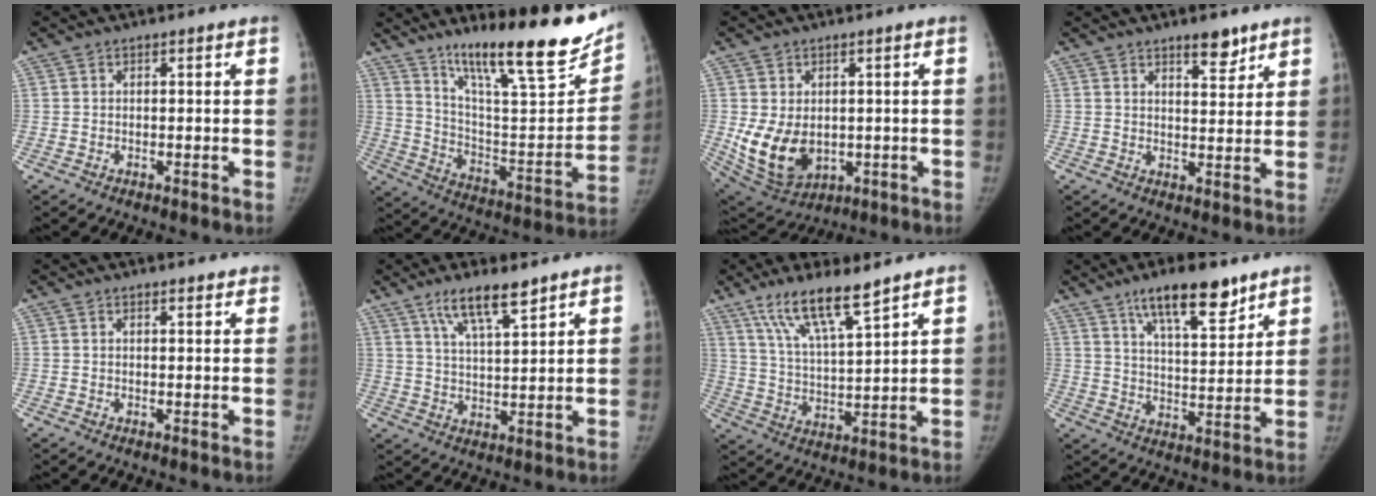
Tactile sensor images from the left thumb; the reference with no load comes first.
{"total": 26.8, "force": [18.7, 5.6, 18.4], "torque": [-0.250, -0.089, 0.301]}
{"total": 11.1, "force": [-0.6, 7.9, 7.7], "torque": [-0.129, -0.017, 0.018]}
{"total": 5.7, "force": [4.3, 2.0, 3.3], "torque": [-0.030, -0.031, 0.065]}
{"total": 2.6, "force": [2.4, 0.7, 0.9], "torque": [0.003, -0.007, 0.027]}
{"total": 9.1, "force": [6.4, 2.0, 6.2], "torque": [-0.103, -0.034, 0.120]}
{"total": 12.1, "force": [8.7, 2.0, 8.3], "torque": [-0.147, -0.047, 0.171]}
{"total": 13.6, "force": [9.3, 4.3, 9.0], "torque": [-0.119, -0.052, 0.157]}